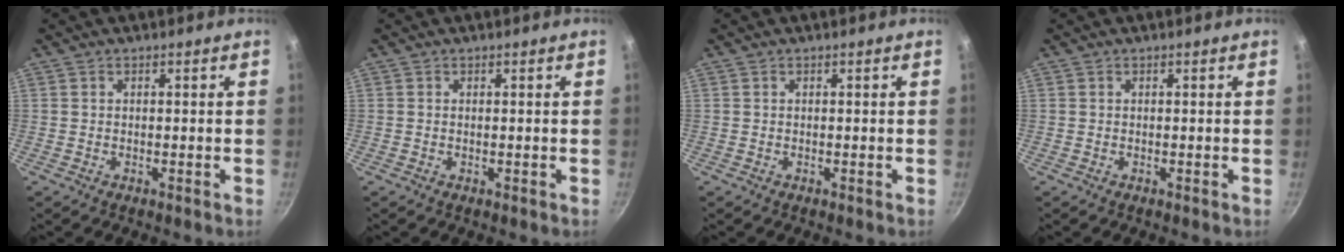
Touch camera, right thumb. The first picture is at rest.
{"total": 0.0}
{"total": 0.0}
{"total": 0.0}